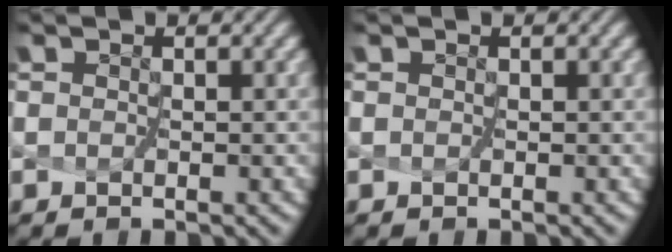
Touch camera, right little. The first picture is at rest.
{"total": 0.0}